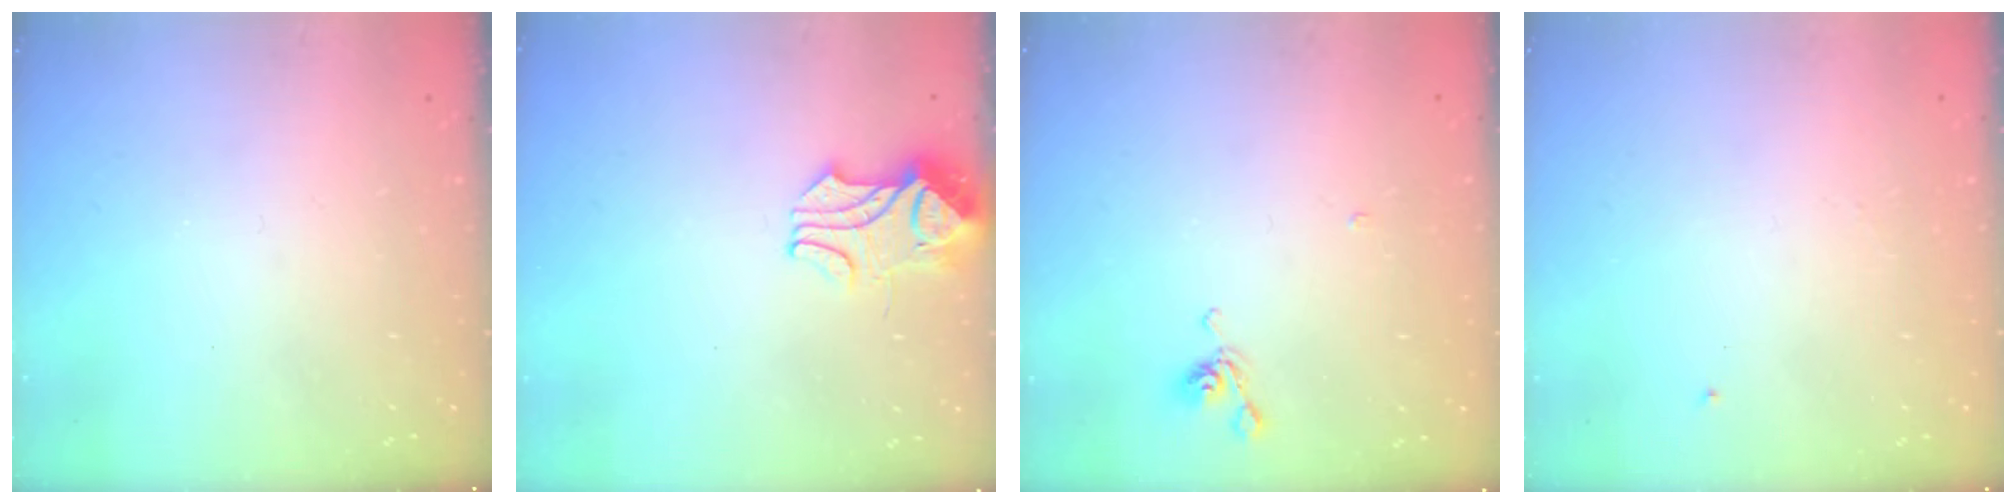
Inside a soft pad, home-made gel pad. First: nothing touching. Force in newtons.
{"total": 2.1, "press": 1.9, "slide": 0.9}
{"total": 2.6, "press": 2.6, "slide": 0.2}
{"total": 0.0}